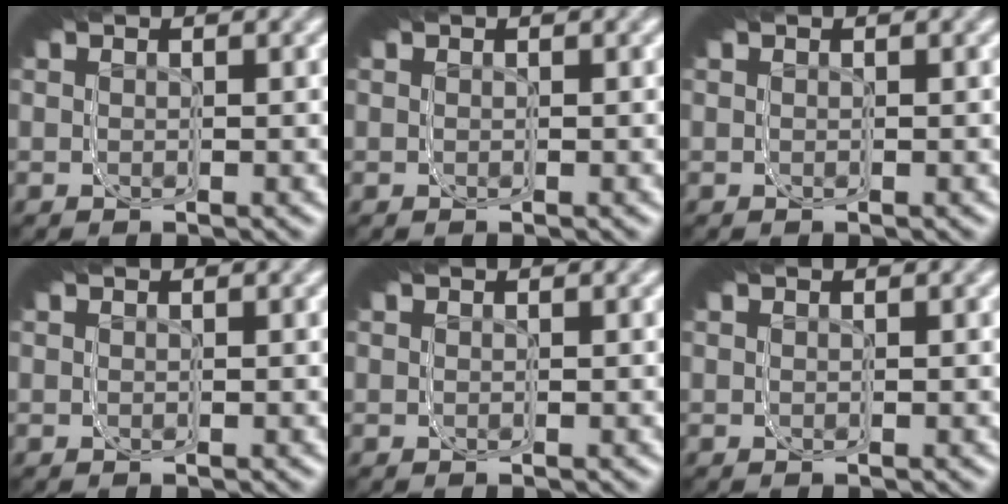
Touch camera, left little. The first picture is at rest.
{"total": 0.0}
{"total": 0.0}
{"total": 0.0}
{"total": 0.0}
{"total": 0.0}